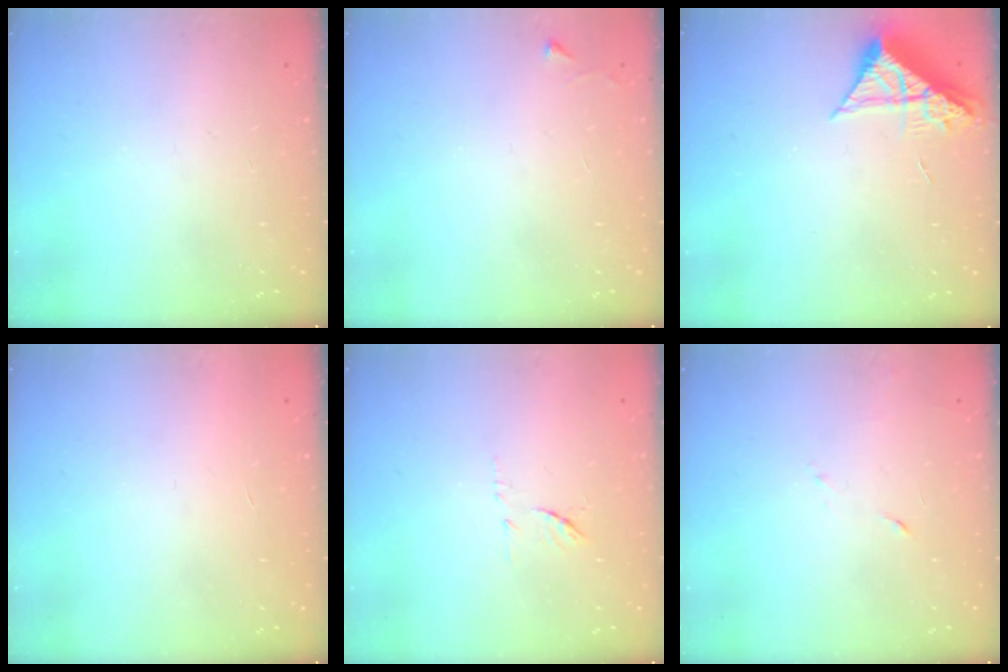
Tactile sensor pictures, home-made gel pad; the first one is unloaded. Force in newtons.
{"total": 2.3, "press": 2.3, "slide": 0.4}
{"total": 8.4, "press": 8.4, "slide": 0.8}
{"total": 1.7, "press": 1.7, "slide": 0.1}
{"total": 6.4, "press": 6.3, "slide": 0.8}
{"total": 3.8, "press": 3.7, "slide": 0.9}